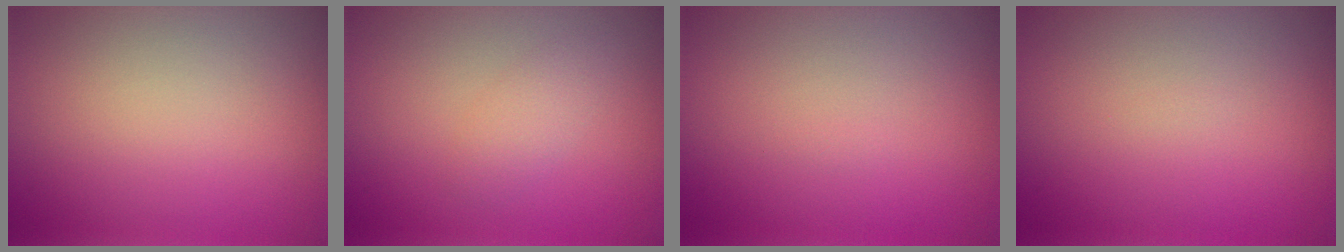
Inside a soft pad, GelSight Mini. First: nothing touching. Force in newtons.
{"total": 1.6, "press": 1.6, "slide": 0.1}
{"total": 0.0}
{"total": 0.0}